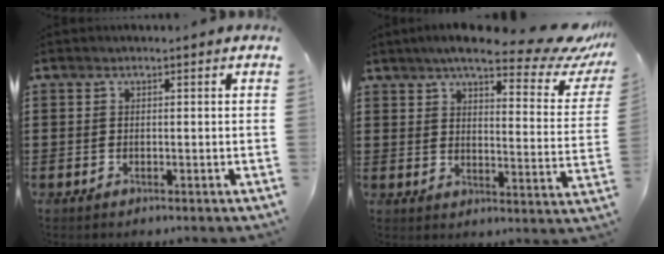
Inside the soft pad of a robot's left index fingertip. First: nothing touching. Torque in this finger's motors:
{"motor_torque": [2.14, 0.00, 1.05, 0.11]}